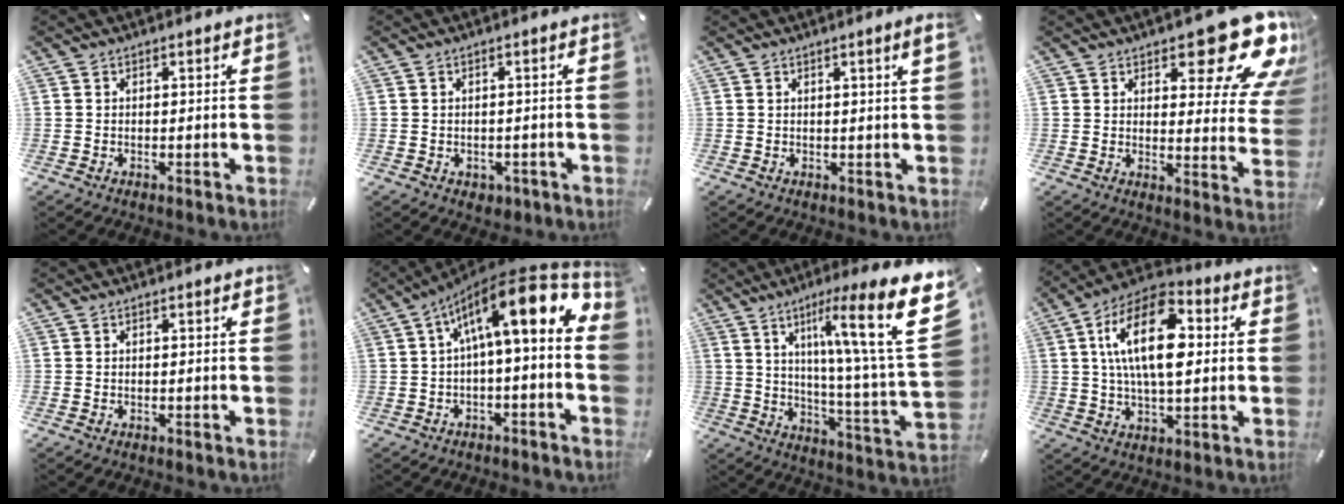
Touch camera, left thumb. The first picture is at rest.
{"total": 1.9, "force": [-0.6, 1.6, 0.7], "torque": [-0.012, 0.005, -0.012]}
{"total": 2.3, "force": [0.8, 0.1, 2.2], "torque": [-0.040, 0.000, 0.013]}
{"total": 18.8, "force": [12.0, 7.7, 12.4], "torque": [-0.142, -0.096, 0.197]}
{"total": 0.0}
{"total": 17.5, "force": [4.3, 6.1, 15.8], "torque": [-0.244, -0.023, 0.065]}
{"total": 23.8, "force": [9.7, 3.8, 21.4], "torque": [-0.309, -0.067, 0.134]}
{"total": 17.8, "force": [3.5, 9.1, 14.8], "torque": [-0.273, -0.001, 0.055]}